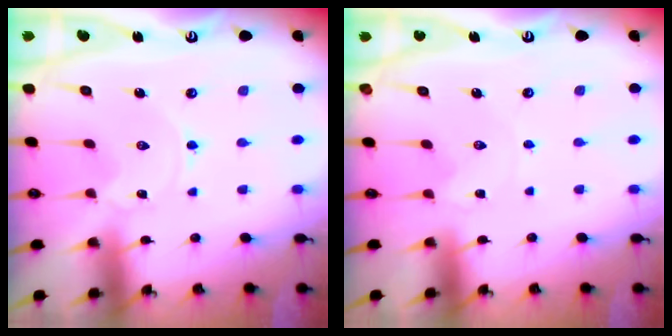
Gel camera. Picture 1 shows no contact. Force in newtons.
{"total": 0.0}